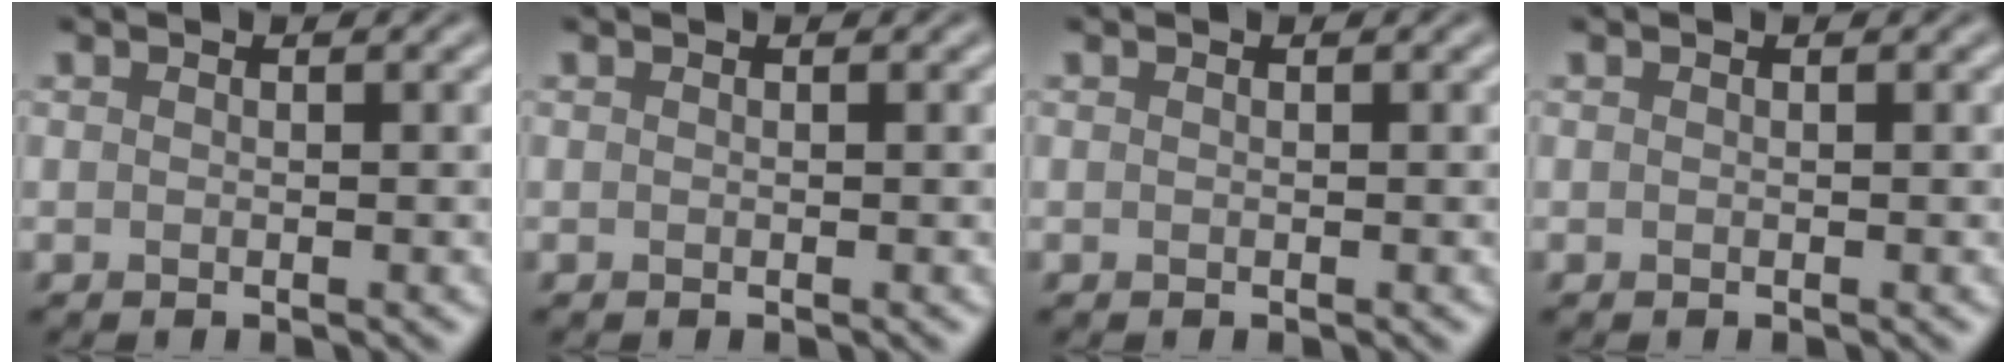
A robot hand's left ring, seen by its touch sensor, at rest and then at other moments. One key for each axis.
{"total": 0.0}
{"total": 0.0}
{"total": 0.0}